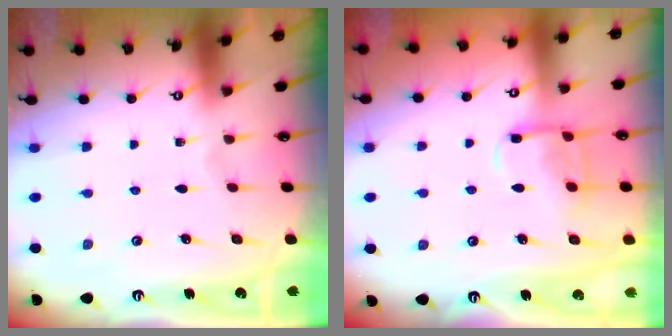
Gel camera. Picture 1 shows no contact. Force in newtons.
{"total": 9.9, "press": 9.8, "slide": 1.1}